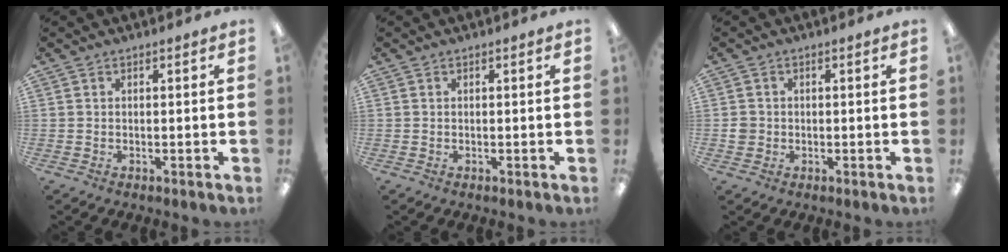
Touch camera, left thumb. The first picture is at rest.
{"total": 0.0}
{"total": 2.4, "force": [-0.3, 2.3, 0.6], "torque": [-0.003, 0.000, -0.008]}